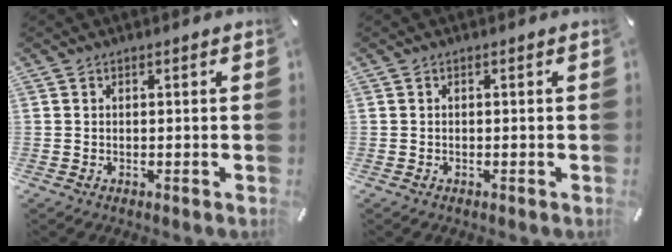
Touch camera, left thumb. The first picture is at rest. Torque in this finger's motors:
{"motor_torque": [-0.01, 0.00, 0.00, 0.00, 0.00]}